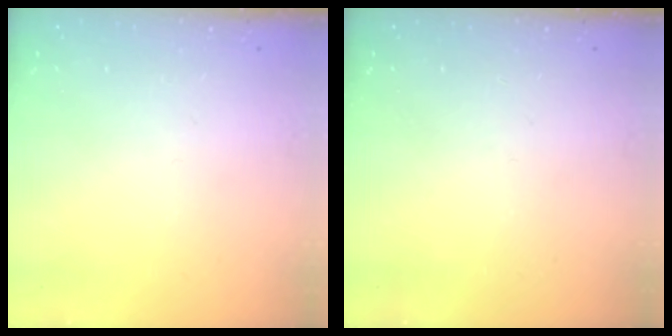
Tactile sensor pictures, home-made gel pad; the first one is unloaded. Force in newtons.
{"total": 0.0}